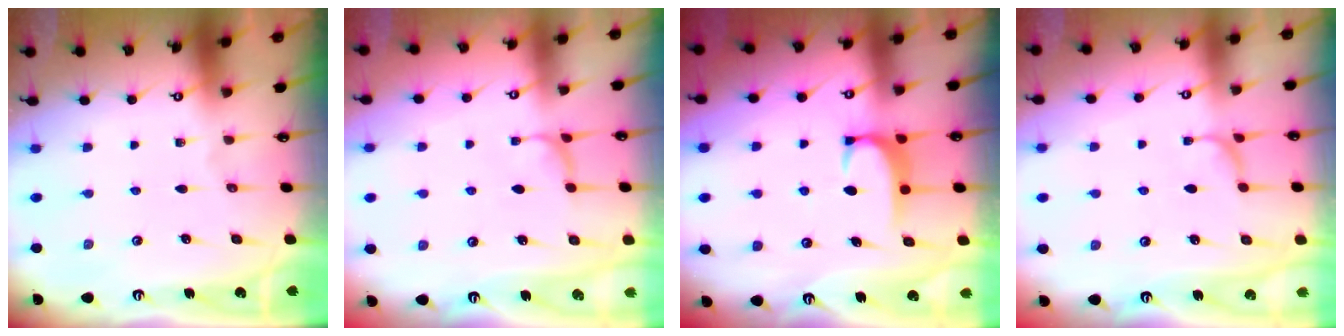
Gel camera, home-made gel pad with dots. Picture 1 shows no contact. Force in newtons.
{"total": 1.4, "press": 1.3, "slide": 0.5}
{"total": 1.8, "press": 1.7, "slide": 0.5}
{"total": 2.6, "press": 2.6, "slide": 0.5}